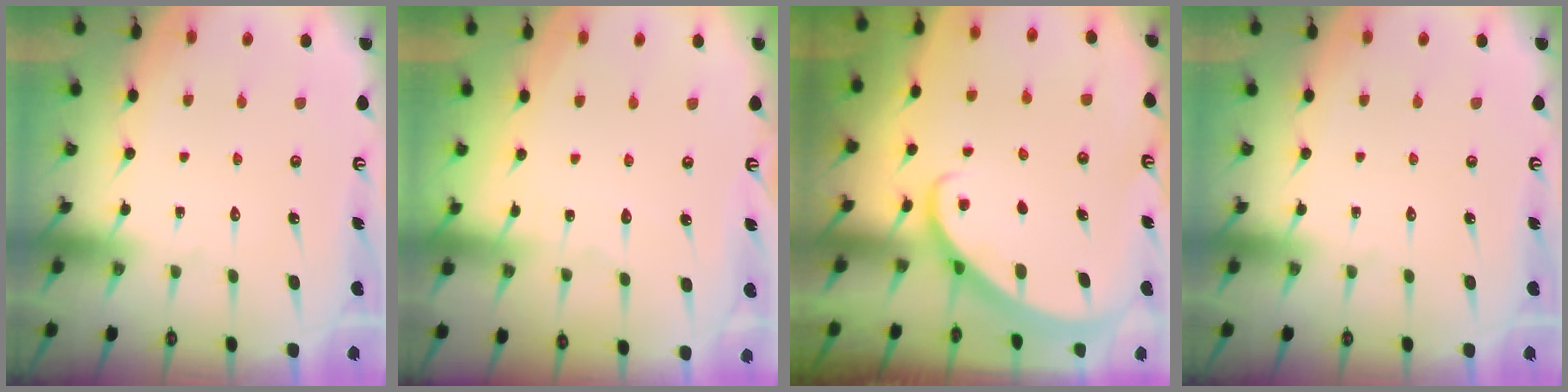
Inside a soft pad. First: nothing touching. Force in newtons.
{"total": 3.0, "press": 2.9, "slide": 0.3}
{"total": 1.9, "press": 1.9, "slide": 0.2}
{"total": 0.0}